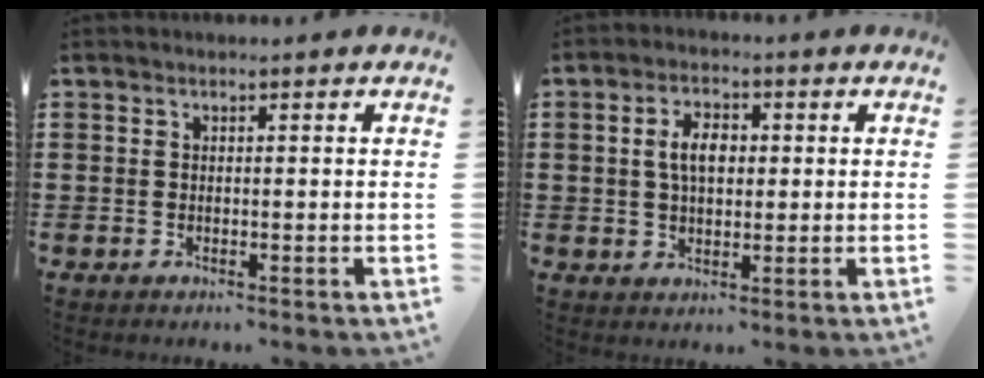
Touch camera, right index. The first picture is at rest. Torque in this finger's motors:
{"motor_torque": [0.17, -0.08, 0.23, 0.10]}